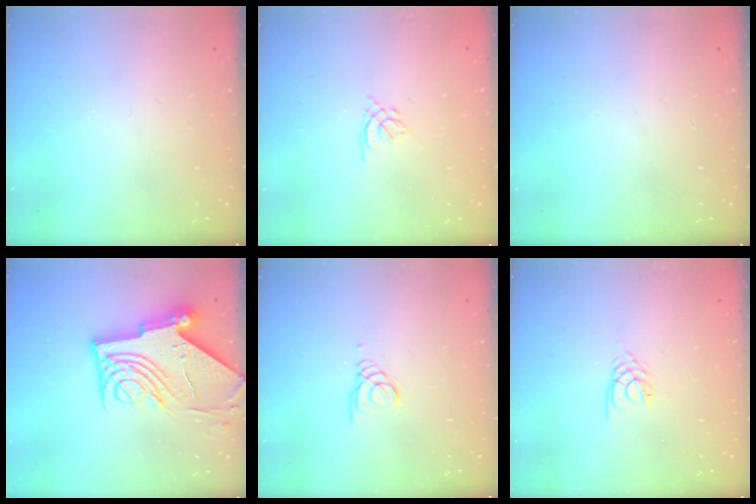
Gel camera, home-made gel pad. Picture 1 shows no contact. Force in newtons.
{"total": 1.7, "press": 1.6, "slide": 0.5}
{"total": 0.0}
{"total": 15.5, "press": 15.4, "slide": 1.5}
{"total": 1.1, "press": 1.0, "slide": 0.1}
{"total": 3.5, "press": 3.4, "slide": 0.5}